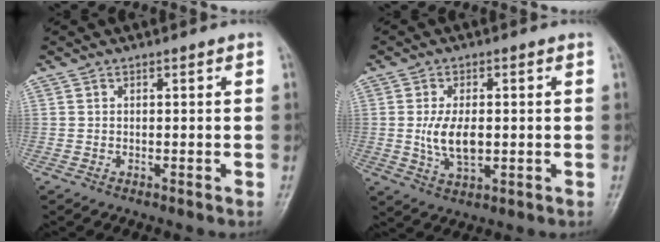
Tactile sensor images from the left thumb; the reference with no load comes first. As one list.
[{"total": 7.1, "force": [-0.2, 3.8, 6.0], "torque": [-0.113, -0.007, 0.001]}]